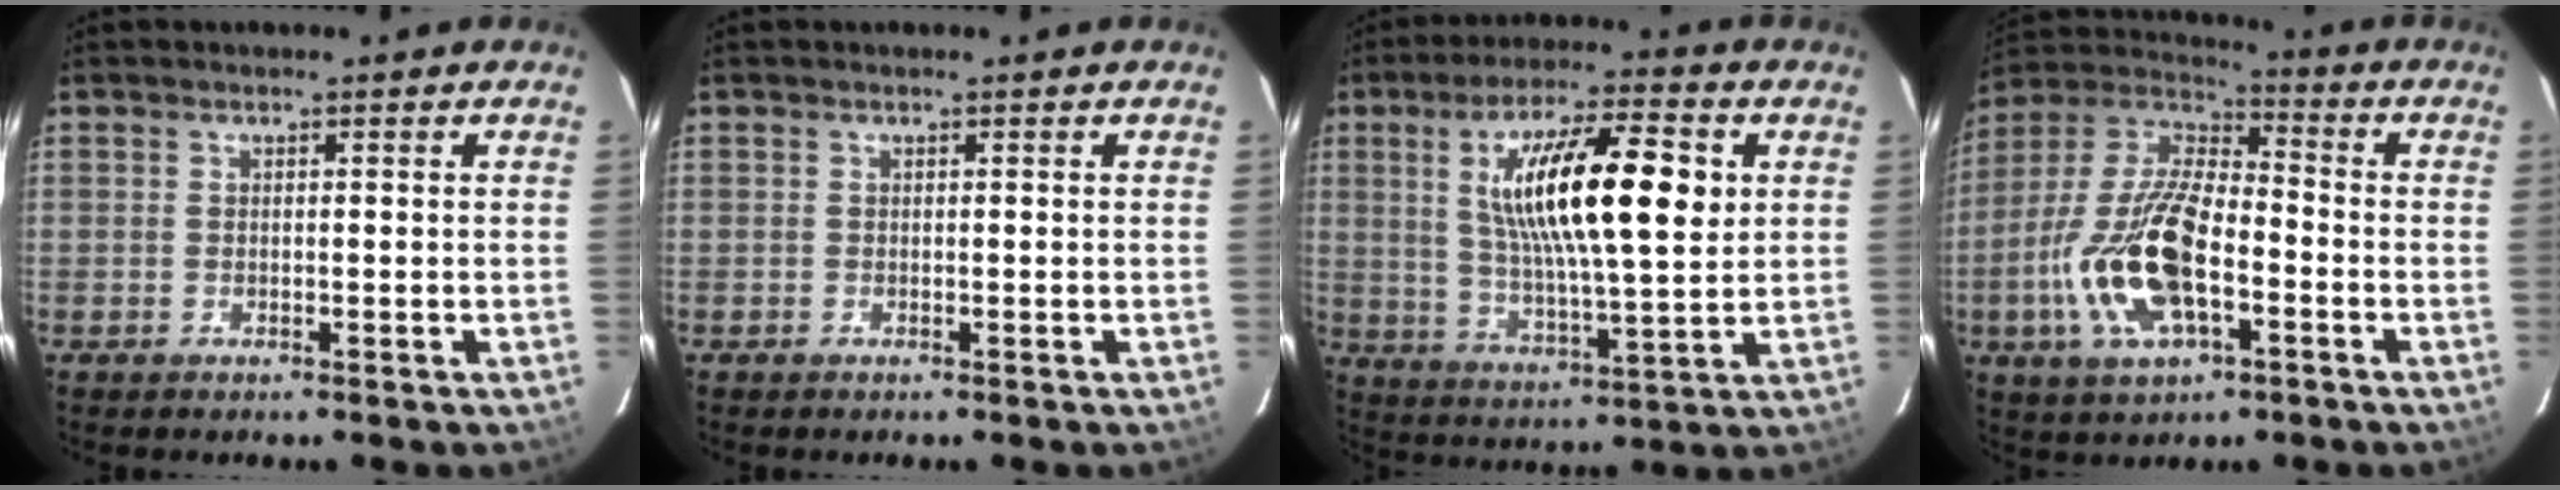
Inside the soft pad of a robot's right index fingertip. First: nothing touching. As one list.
[{"total": 0.0}, {"total": 17.8, "force": [4.3, 4.2, 16.8], "torque": [-0.292, 0.012, 0.078]}, {"total": 18.6, "force": [-5.5, 8.2, 15.7], "torque": [-0.333, -0.005, -0.104]}]